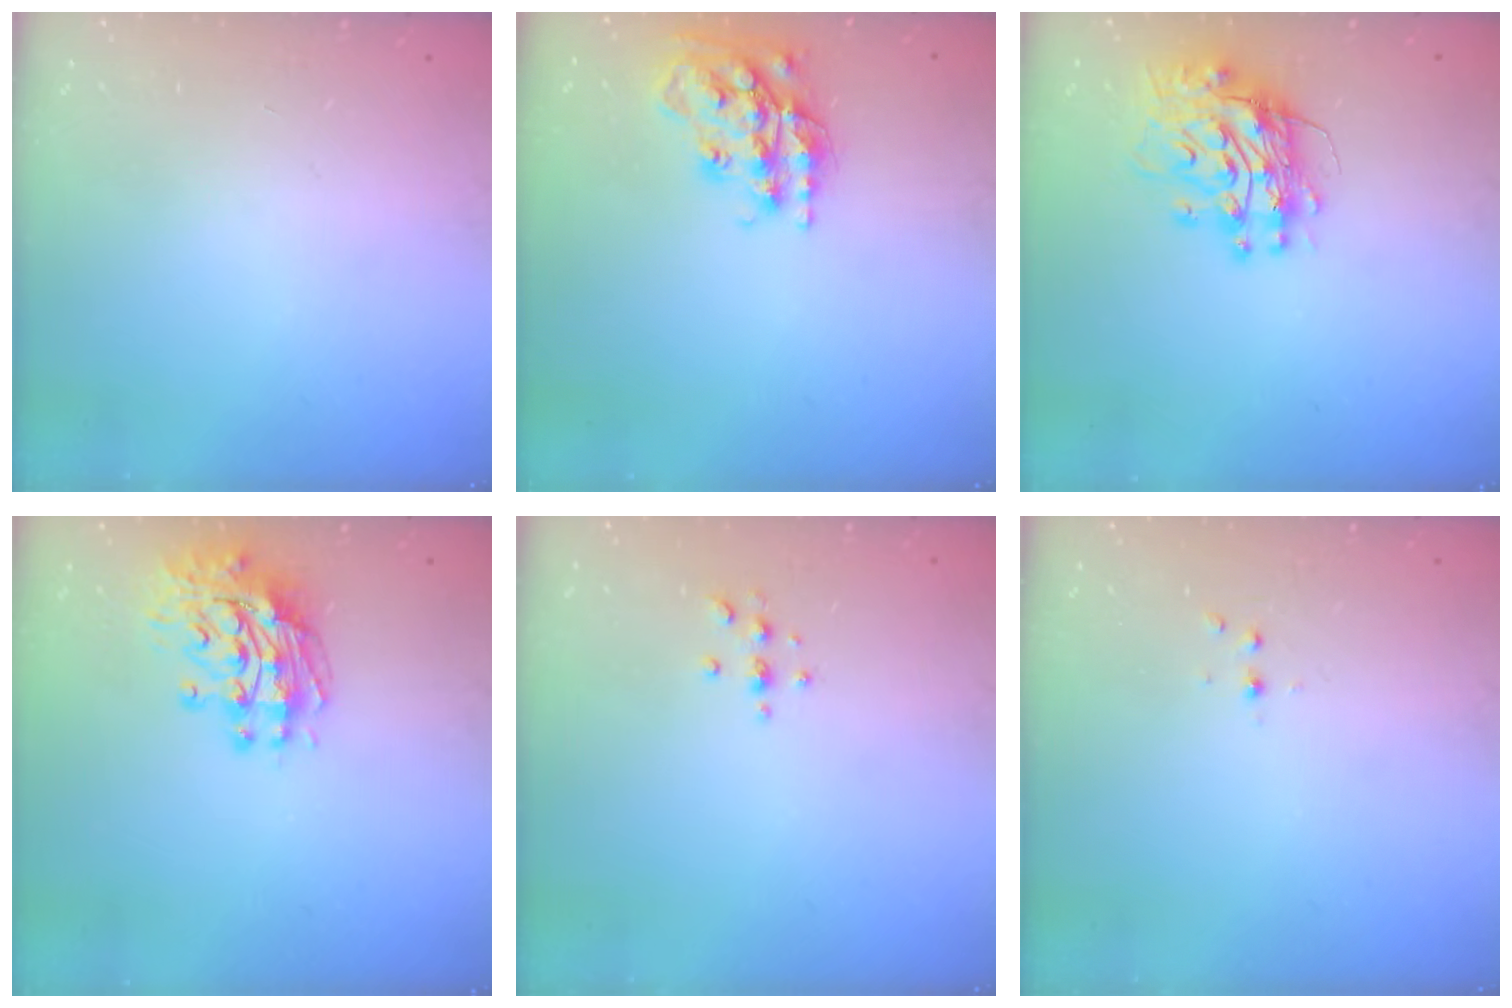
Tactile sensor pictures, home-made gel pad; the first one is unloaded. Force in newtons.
{"total": 18.7, "press": 18.6, "slide": 1.5}
{"total": 11.4, "press": 11.4, "slide": 1.0}
{"total": 11.5, "press": 11.4, "slide": 1.2}
{"total": 2.9, "press": 2.9, "slide": 0.4}
{"total": 3.0, "press": 2.6, "slide": 1.5}